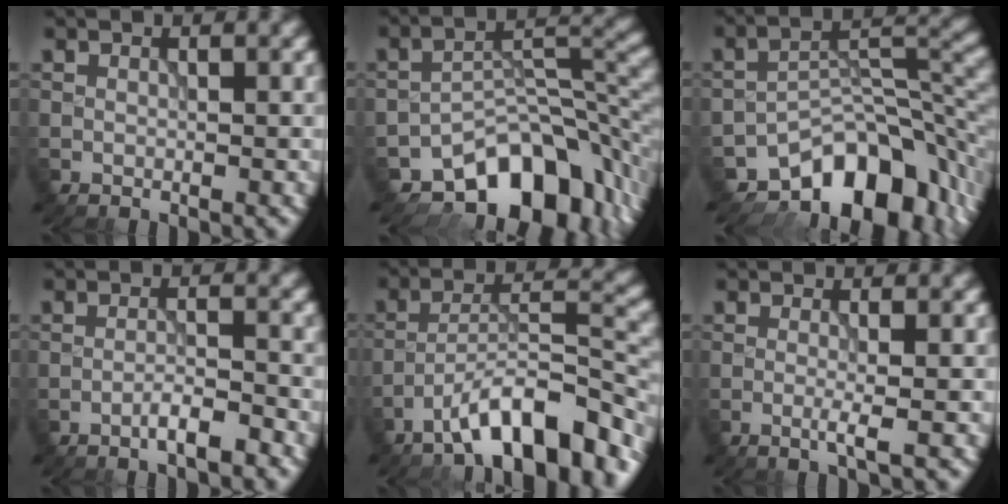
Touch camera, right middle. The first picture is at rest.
{"total": 10.6, "force": [-7.0, 5.3, 5.9], "torque": [-0.067, -0.004, -0.122]}
{"total": 10.3, "force": [-6.8, 5.0, 5.9], "torque": [-0.070, -0.006, -0.120]}
{"total": 2.6, "force": [-1.8, 0.4, 1.9], "torque": [-0.029, 0.010, -0.034]}
{"total": 9.8, "force": [-6.7, 2.5, 6.7], "torque": [-0.101, 0.016, -0.113]}
{"total": 1.8, "force": [-0.4, 0.3, 1.7], "torque": [-0.029, -0.001, -0.015]}